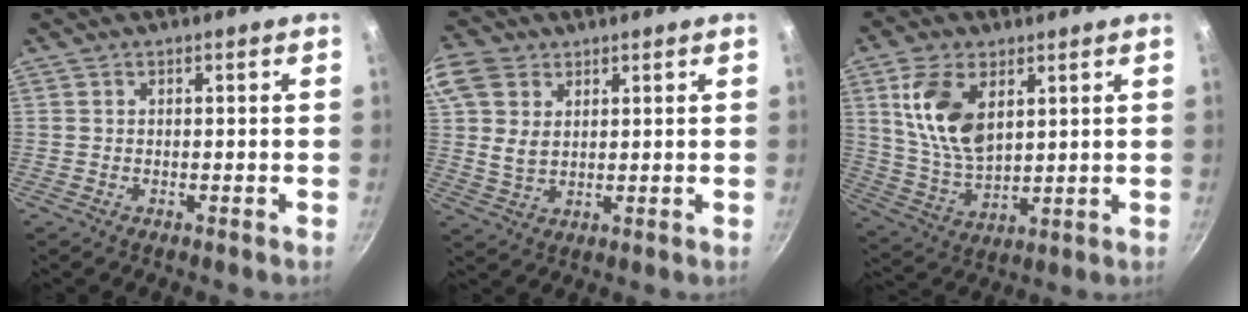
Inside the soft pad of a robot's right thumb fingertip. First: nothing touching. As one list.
[{"total": 10.0, "force": [3.9, 7.2, 5.8], "torque": [-0.112, -0.004, 0.073]}, {"total": 13.2, "force": [4.5, 7.5, 9.9], "torque": [-0.179, -0.025, 0.097]}]